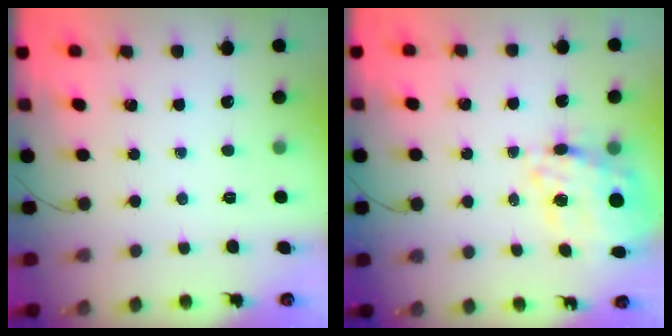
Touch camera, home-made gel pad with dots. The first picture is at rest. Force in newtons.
{"total": 17.4, "press": 16.9, "slide": 4.1}